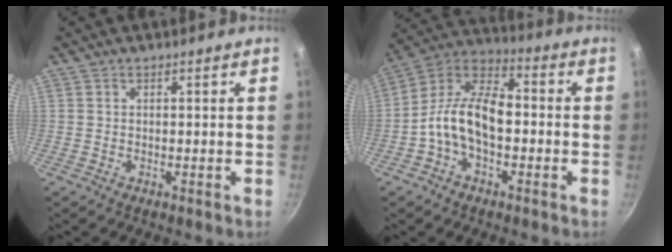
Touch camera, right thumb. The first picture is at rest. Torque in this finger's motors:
{"motor_torque": [1.85, 1.48, 1.12, -0.83, 0.13]}